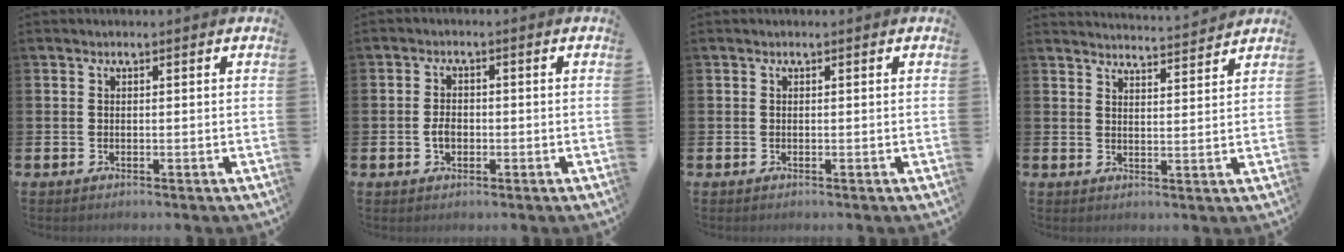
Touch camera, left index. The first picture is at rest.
{"total": 2.4, "force": [-0.4, 1.7, 1.7], "torque": [-0.025, 0.001, -0.010]}
{"total": 0.0}
{"total": 3.9, "force": [3.9, -0.5, 0.1], "torque": [-0.006, -0.033, 0.068]}